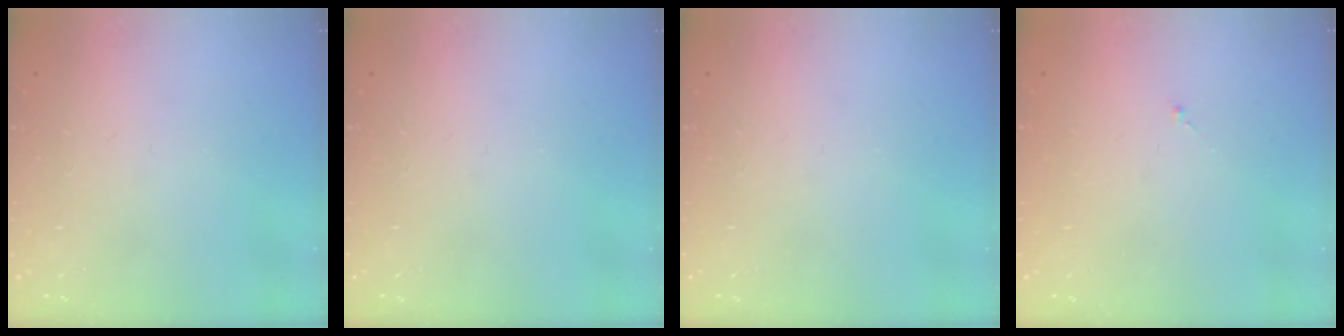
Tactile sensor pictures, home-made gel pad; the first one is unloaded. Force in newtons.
{"total": 0.0}
{"total": 0.0}
{"total": 0.0}